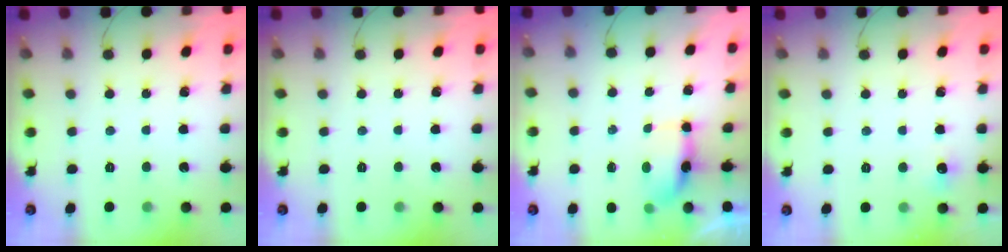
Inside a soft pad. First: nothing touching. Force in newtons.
{"total": 0.0}
{"total": 5.2, "press": 5.2, "slide": 0.9}
{"total": 4.2, "press": 3.9, "slide": 1.7}